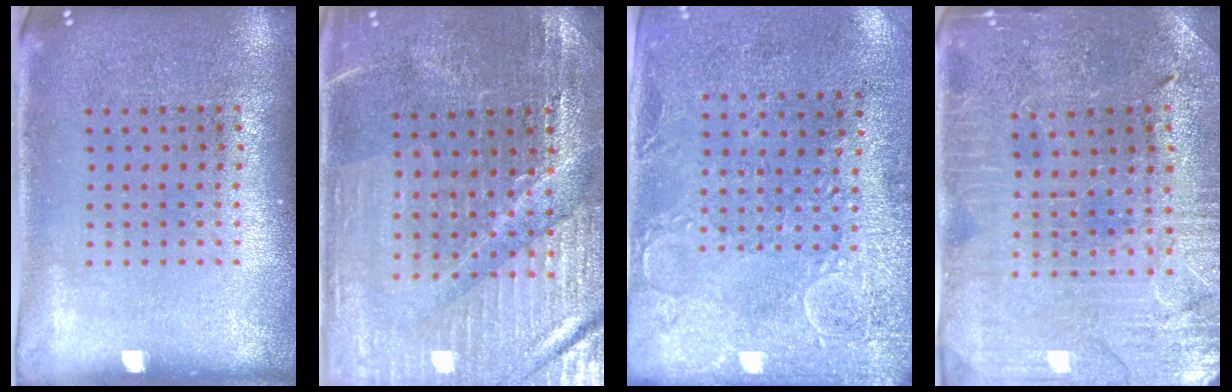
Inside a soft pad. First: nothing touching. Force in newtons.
{"total": 3.2, "press": 3.2, "slide": 0.5}
{"total": 2.9, "press": 2.3, "slide": 1.8}
{"total": 1.2, "press": 1.2, "slide": 0.2}